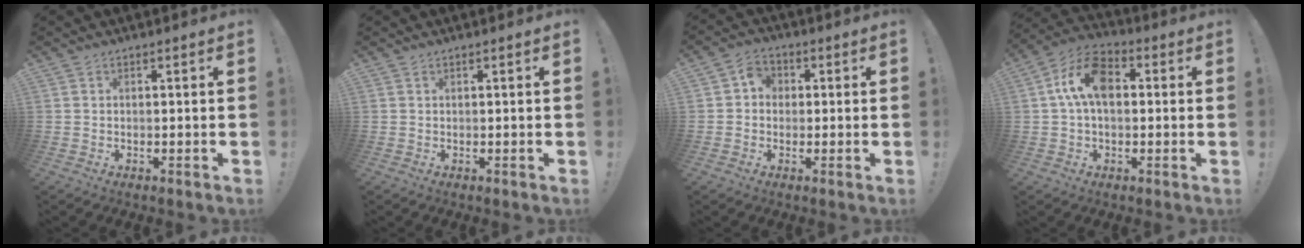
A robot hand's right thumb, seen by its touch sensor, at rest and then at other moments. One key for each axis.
{"total": 0.0}
{"total": 4.8, "fx": -0.3, "fy": 4.4, "fz": 2.0, "tx": -0.029, "ty": 0.012, "tz": -0.004}
{"total": 11.7, "fx": 1.7, "fy": 7.3, "fz": 9.0, "tx": -0.154, "ty": 0.015, "tz": 0.036}